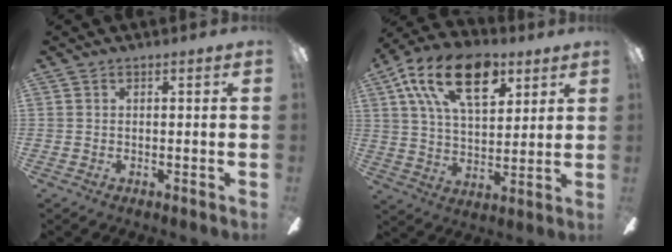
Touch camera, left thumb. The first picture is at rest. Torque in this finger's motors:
{"motor_torque": [0.18, 1.28, 2.15, -0.62, 0.45]}